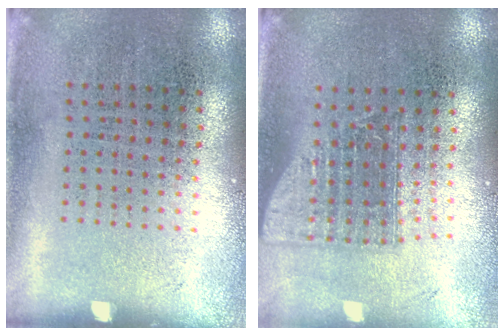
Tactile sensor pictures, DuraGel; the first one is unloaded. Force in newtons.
{"total": 1.5, "press": 1.2, "slide": 1.0}